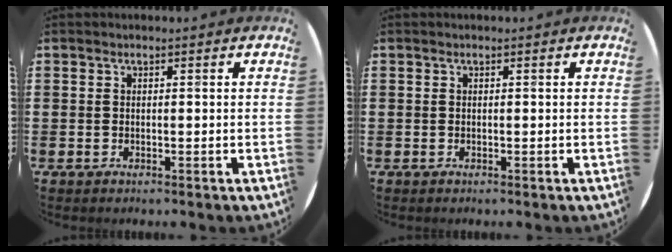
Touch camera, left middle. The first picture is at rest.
{"total": 0.0}